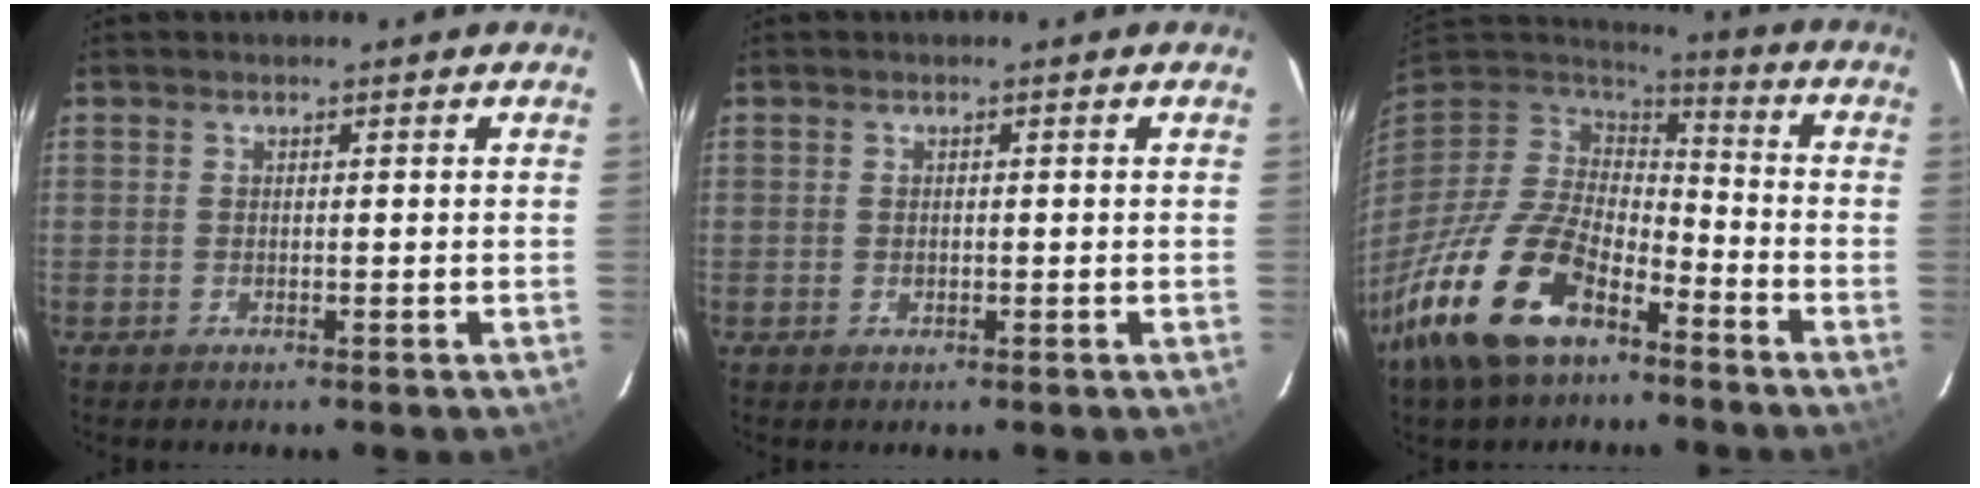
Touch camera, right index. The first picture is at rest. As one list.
[{"total": 0.9, "force": [-0.1, 0.7, 0.5], "torque": [-0.008, 0.002, 0.000]}, {"total": 20.9, "force": [-12.9, 10.1, 13.0], "torque": [-0.283, -0.027, -0.237]}]